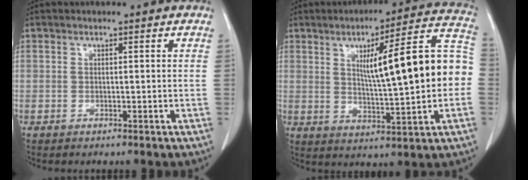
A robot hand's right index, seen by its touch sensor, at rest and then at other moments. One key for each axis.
{"total": 16.7, "fx": 1.1, "fy": 2.0, "fz": 16.5, "tx": -0.229, "ty": 0.034, "tz": 0.020}